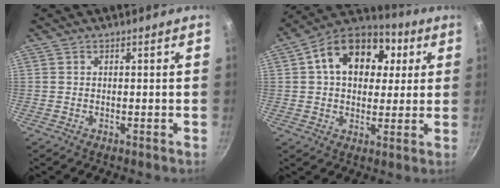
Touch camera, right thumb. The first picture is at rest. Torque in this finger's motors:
{"motor_torque": [0.32, 3.40, 0.65, -0.50, 0.10]}